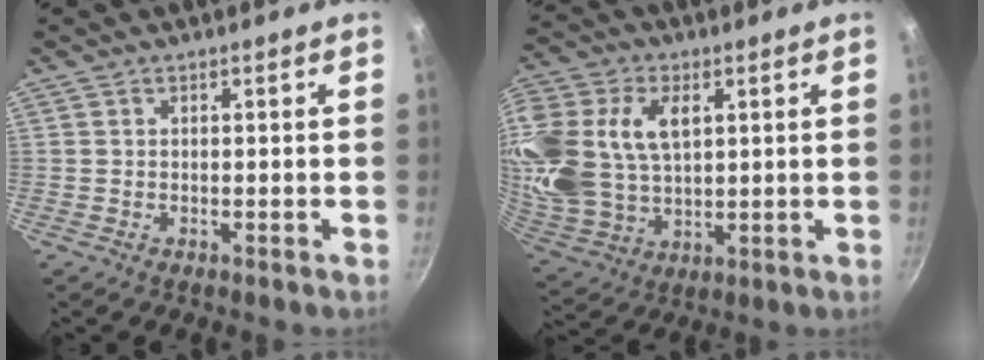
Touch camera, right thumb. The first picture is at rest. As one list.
[{"total": 24.0, "force": [6.8, 16.2, 16.3], "torque": [-0.377, 0.012, 0.134]}]